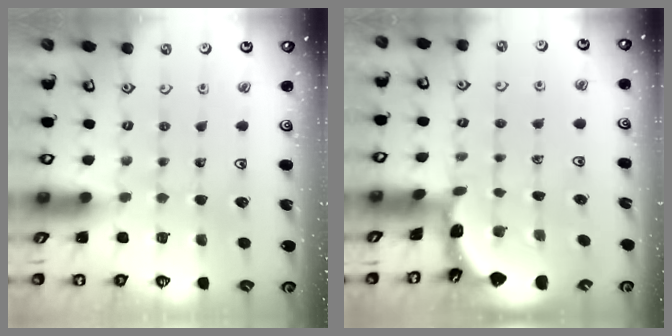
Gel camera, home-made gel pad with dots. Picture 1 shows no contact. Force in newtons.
{"total": 1.6, "press": 1.6, "slide": 0.2}